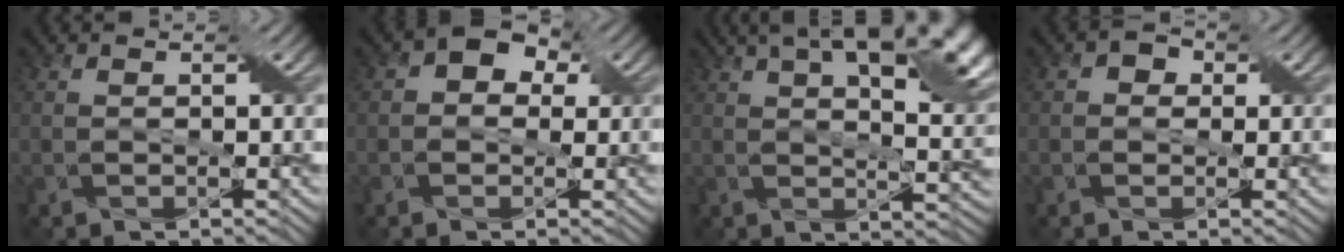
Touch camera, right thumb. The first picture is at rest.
{"total": 5.0, "force": [1.3, 4.0, 2.7], "torque": [-0.041, 0.013, -0.004]}
{"total": 15.1, "force": [6.6, 6.3, 12.1], "torque": [-0.173, 0.017, 0.087]}
{"total": 2.1, "force": [0.2, 2.0, 0.6], "torque": [-0.011, 0.004, -0.004]}